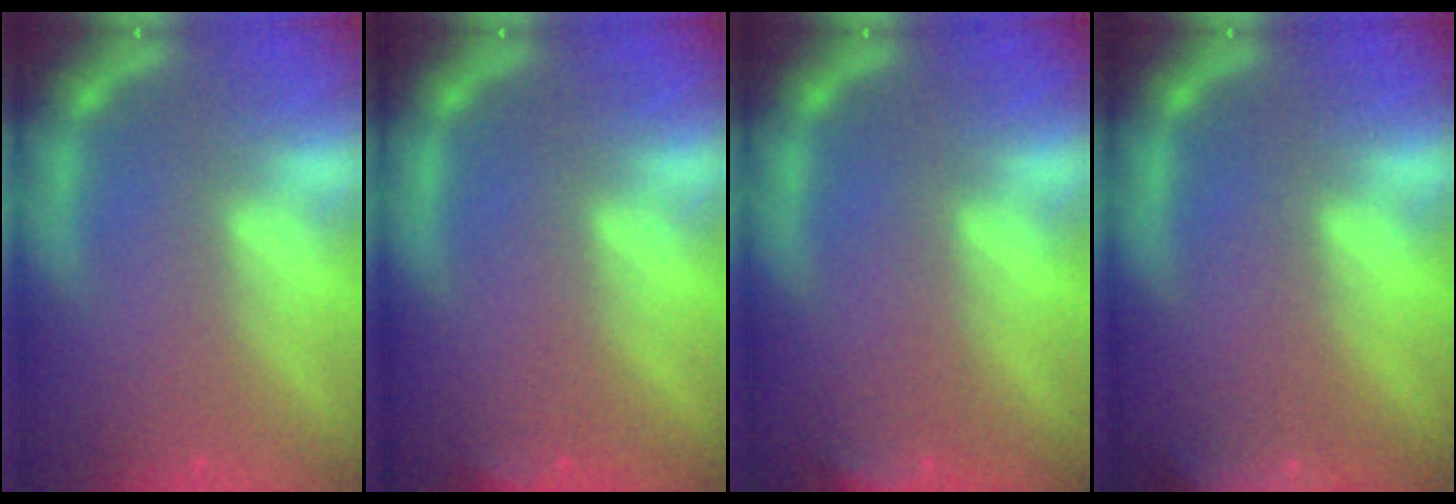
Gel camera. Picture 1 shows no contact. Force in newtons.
{"total": 1.4}
{"total": 2.4}
{"total": 9.5}